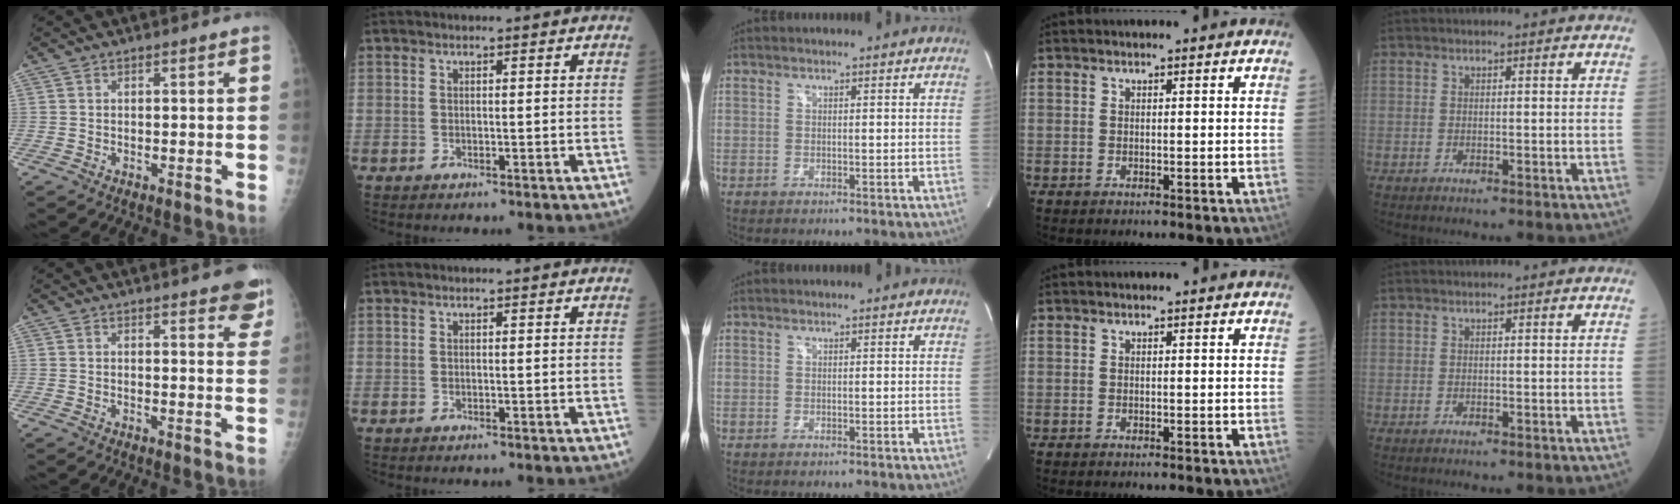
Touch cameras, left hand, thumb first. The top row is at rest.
{"thumb": {"total": 7.2, "force": [5.2, 2.3, 4.5], "torque": [-0.026, -0.021, 0.053]}}